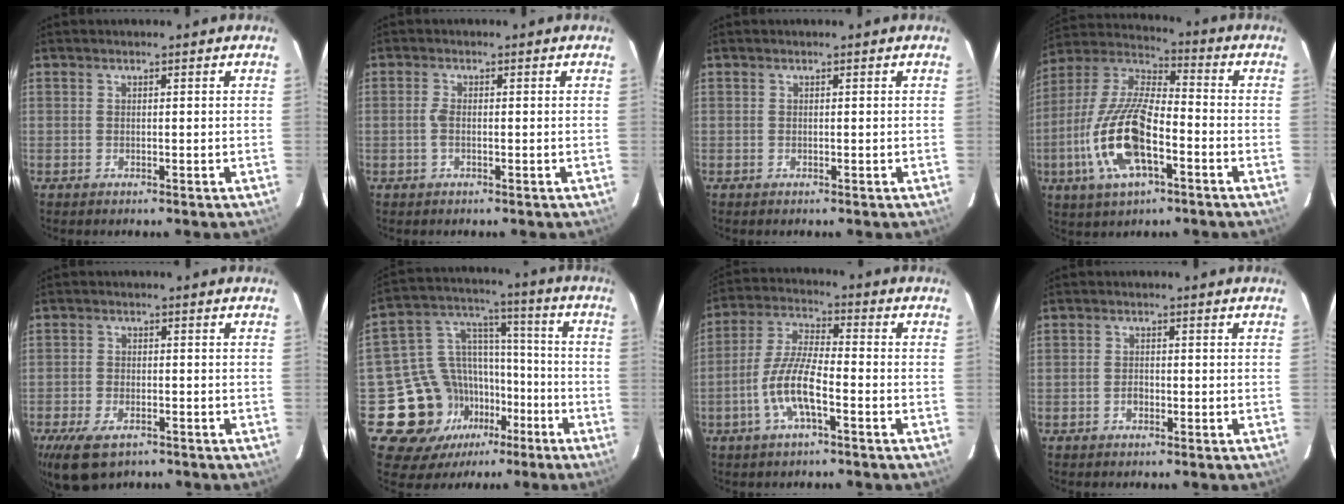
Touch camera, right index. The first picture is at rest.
{"total": 1.8, "force": [-0.4, 0.8, 1.6], "torque": [-0.036, 0.002, -0.008]}
{"total": 0.0}
{"total": 17.7, "force": [-6.2, 6.7, 15.1], "torque": [-0.321, -0.009, -0.122]}
{"total": 9.0, "force": [-5.8, 4.5, 5.3], "torque": [-0.132, -0.023, -0.102]}
{"total": 16.8, "force": [-8.3, 13.6, 5.2], "torque": [-0.120, 0.055, -0.120]}
{"total": 9.6, "force": [-3.9, 2.2, 8.4], "torque": [-0.179, 0.002, -0.077]}
{"total": 1.6, "force": [-0.7, 1.2, 0.8], "torque": [-0.016, 0.004, -0.011]}